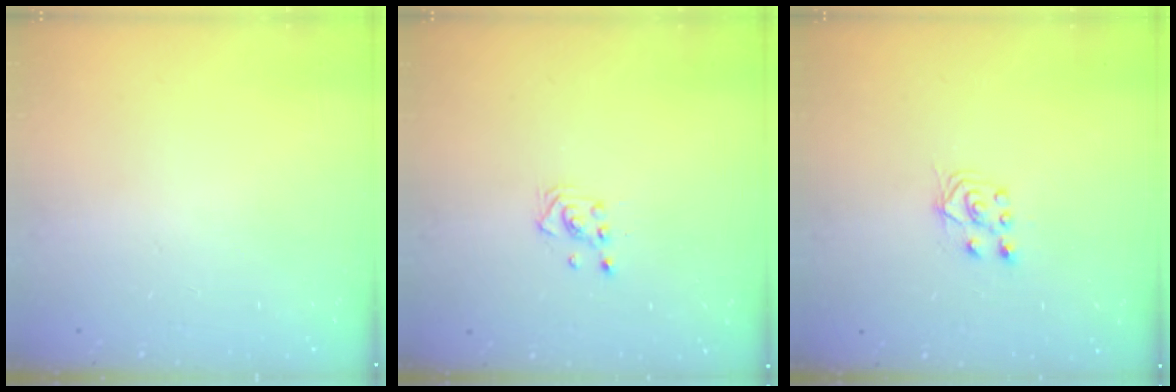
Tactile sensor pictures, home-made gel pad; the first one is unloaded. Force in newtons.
{"total": 2.8, "press": 2.8, "slide": 0.3}
{"total": 5.5, "press": 5.5, "slide": 0.4}